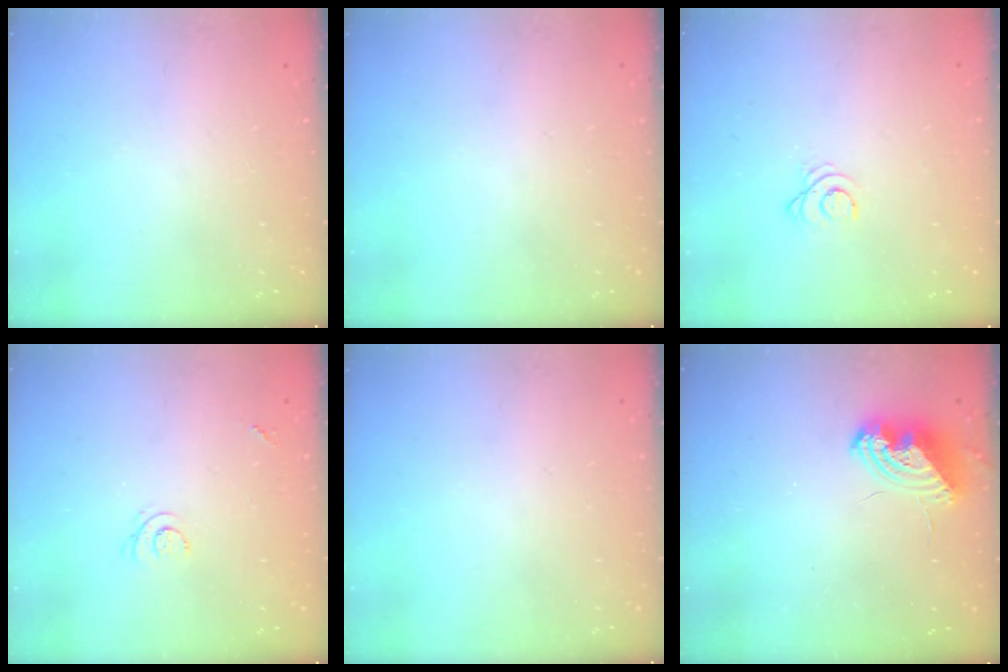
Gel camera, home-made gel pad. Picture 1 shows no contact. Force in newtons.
{"total": 0.0}
{"total": 2.7, "press": 2.7, "slide": 0.3}
{"total": 3.7, "press": 3.6, "slide": 0.8}
{"total": 0.0}
{"total": 9.6, "press": 9.6, "slide": 0.3}